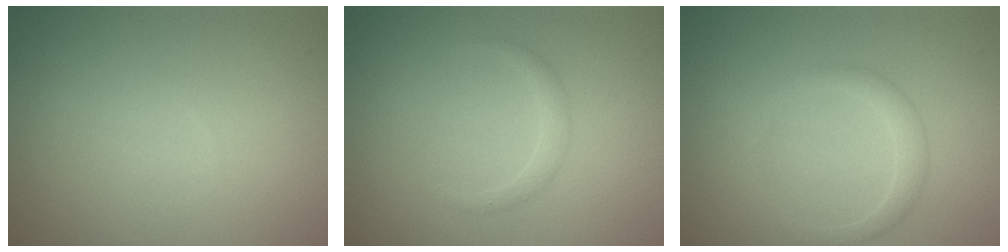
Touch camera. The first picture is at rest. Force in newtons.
{"total": 1.1, "press": 1.1, "slide": 0.0}
{"total": 1.8, "press": 1.8, "slide": 0.0}